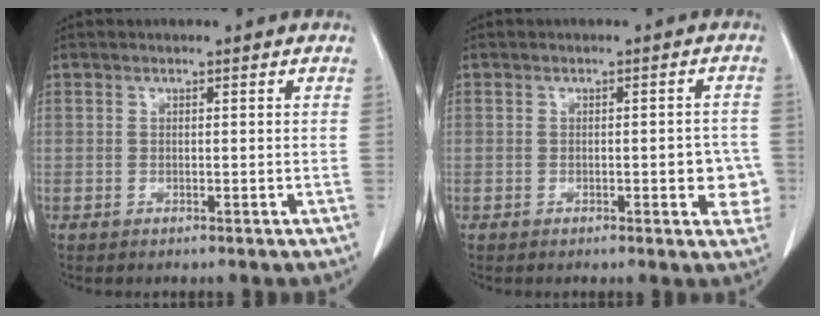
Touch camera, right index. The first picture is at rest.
{"total": 4.4, "force": [-1.0, 1.5, 3.9], "torque": [-0.031, 0.003, -0.011]}